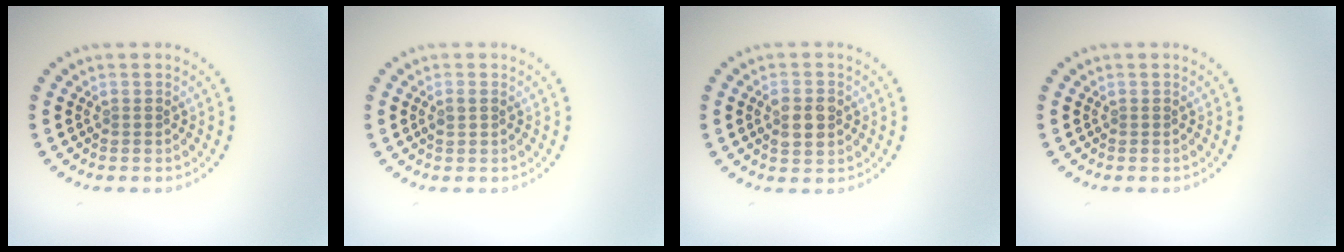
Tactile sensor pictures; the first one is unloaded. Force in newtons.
{"total": 1.0, "press": 0.9, "slide": 0.4}
{"total": 2.8, "press": 2.8, "slide": 0.2}
{"total": 0.0}